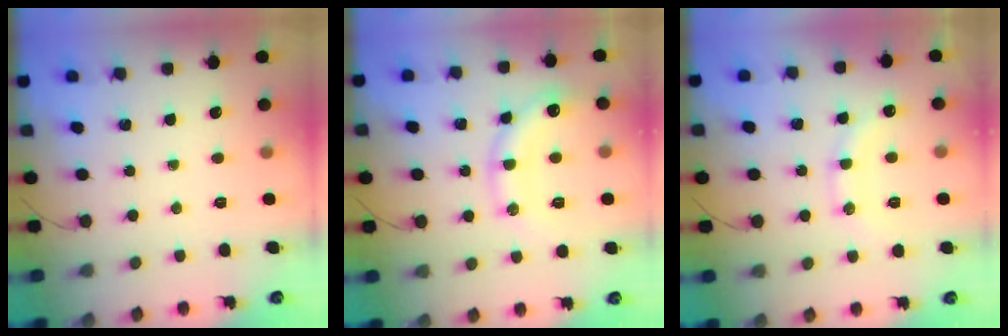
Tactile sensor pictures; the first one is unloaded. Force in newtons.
{"total": 14.2, "press": 14.1, "slide": 1.9}
{"total": 12.6, "press": 12.6, "slide": 1.0}